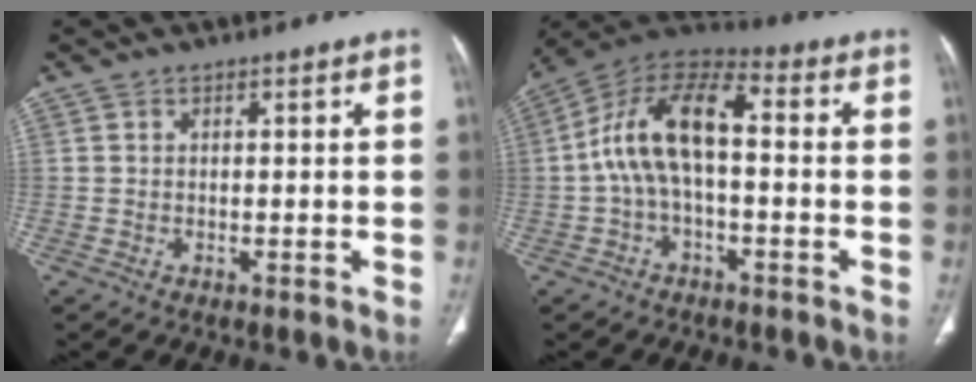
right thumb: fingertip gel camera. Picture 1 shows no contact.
{"total": 13.0, "force": [-0.4, 6.5, 11.2], "torque": [-0.209, 0.048, -0.018]}